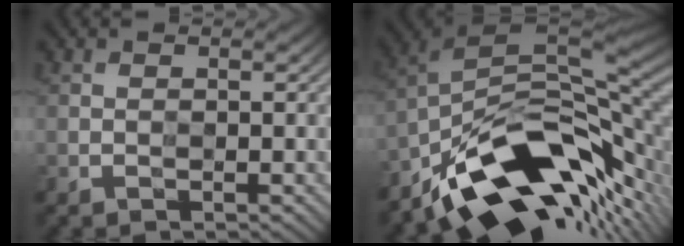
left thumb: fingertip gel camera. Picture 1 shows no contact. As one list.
[{"total": 14.3, "force": [-7.8, 5.3, 10.8], "torque": [-0.190, 0.010, -0.151]}]